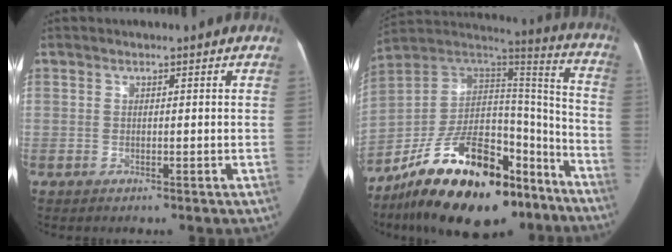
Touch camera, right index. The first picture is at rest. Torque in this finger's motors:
{"motor_torque": [1.33, -0.81, -0.33, -0.21]}